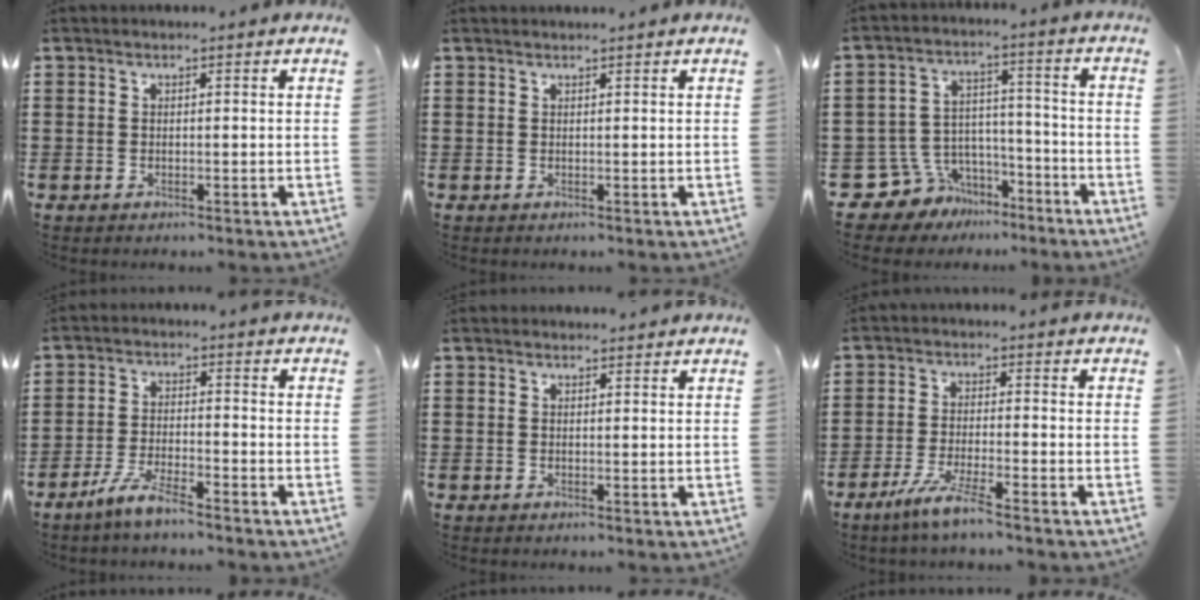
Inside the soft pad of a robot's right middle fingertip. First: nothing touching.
{"total": 0.6, "force": [0.6, -0.1, 0.1], "torque": [-0.002, 0.001, 0.011]}
{"total": 7.1, "force": [-5.1, 4.9, 0.4], "torque": [-0.046, 0.002, -0.102]}
{"total": 5.0, "force": [-4.2, 0.3, 2.7], "torque": [-0.065, -0.009, -0.082]}
{"total": 0.8, "force": [0.7, 0.2, 0.0], "torque": [0.005, -0.002, 0.013]}
{"total": 5.5, "force": [-4.2, 0.0, 3.6], "torque": [-0.084, -0.017, -0.079]}